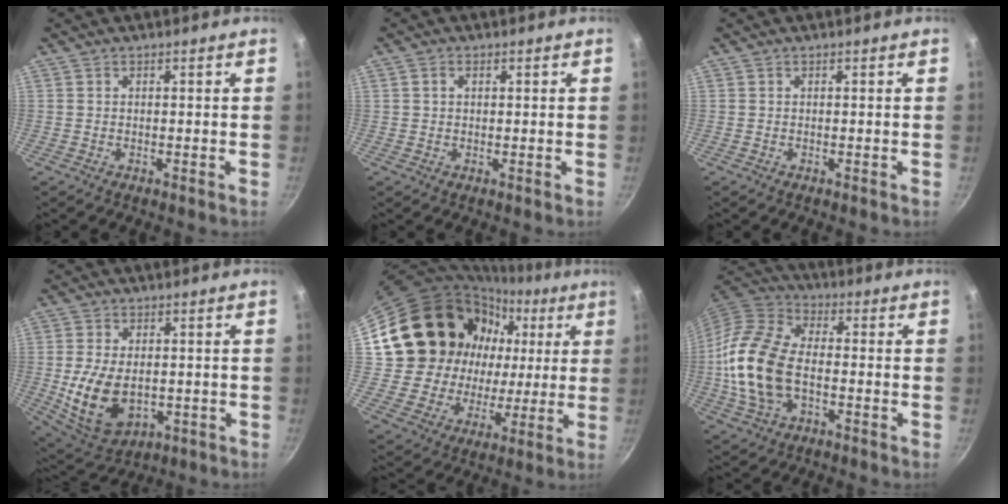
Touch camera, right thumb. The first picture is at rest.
{"total": 1.5, "force": [0.5, 1.1, 0.9], "torque": [-0.011, 0.005, 0.008]}
{"total": 0.0}
{"total": 12.2, "force": [-1.0, 7.8, 9.3], "torque": [-0.166, -0.011, 0.002]}
{"total": 23.1, "force": [5.1, 19.7, 10.9], "torque": [-0.159, 0.019, 0.101]}
{"total": 16.8, "force": [-2.3, 10.1, 13.2], "torque": [-0.254, 0.026, -0.056]}